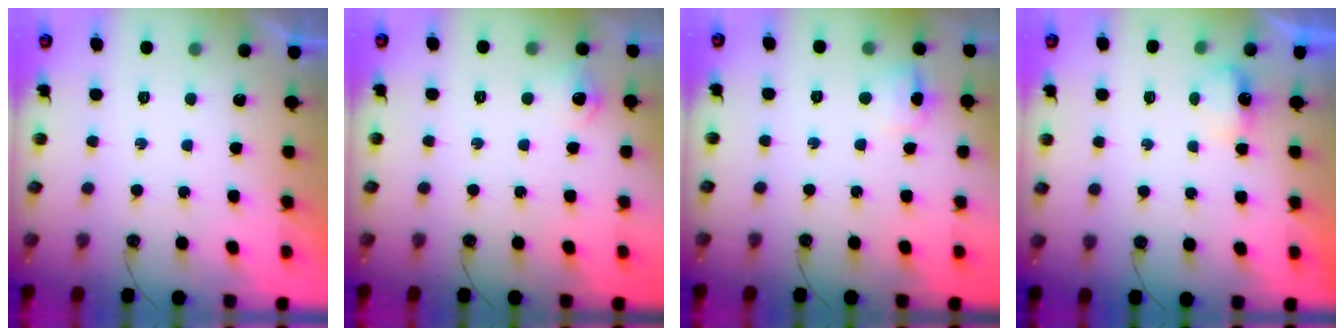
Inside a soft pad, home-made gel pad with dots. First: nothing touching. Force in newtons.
{"total": 6.9, "press": 6.8, "slide": 0.9}
{"total": 9.1, "press": 5.0, "slide": 7.6}
{"total": 3.4, "press": 3.3, "slide": 0.7}